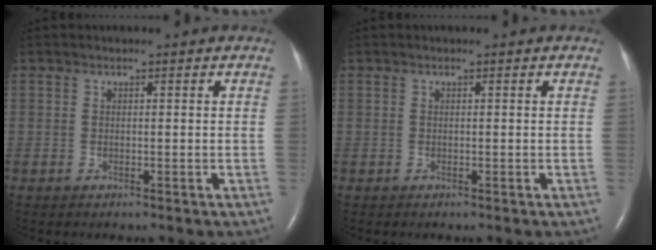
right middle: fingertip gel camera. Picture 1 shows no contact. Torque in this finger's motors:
{"motor_torque": [0.04, -0.05, 0.04, 0.00]}